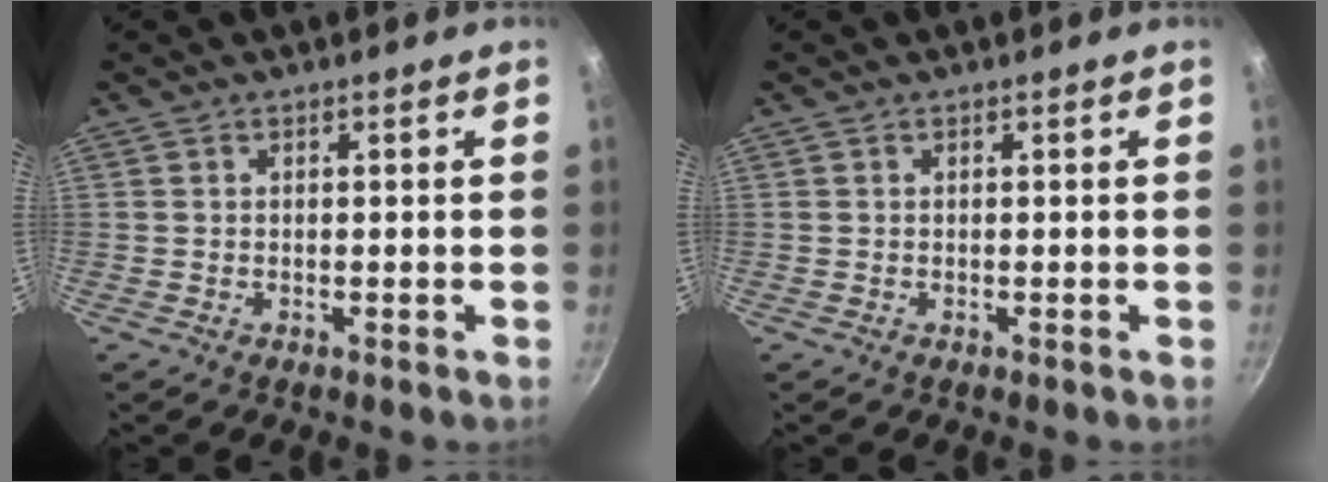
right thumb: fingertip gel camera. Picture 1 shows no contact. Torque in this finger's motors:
{"motor_torque": [-0.18, -0.01, 0.00, 0.00, 0.01]}